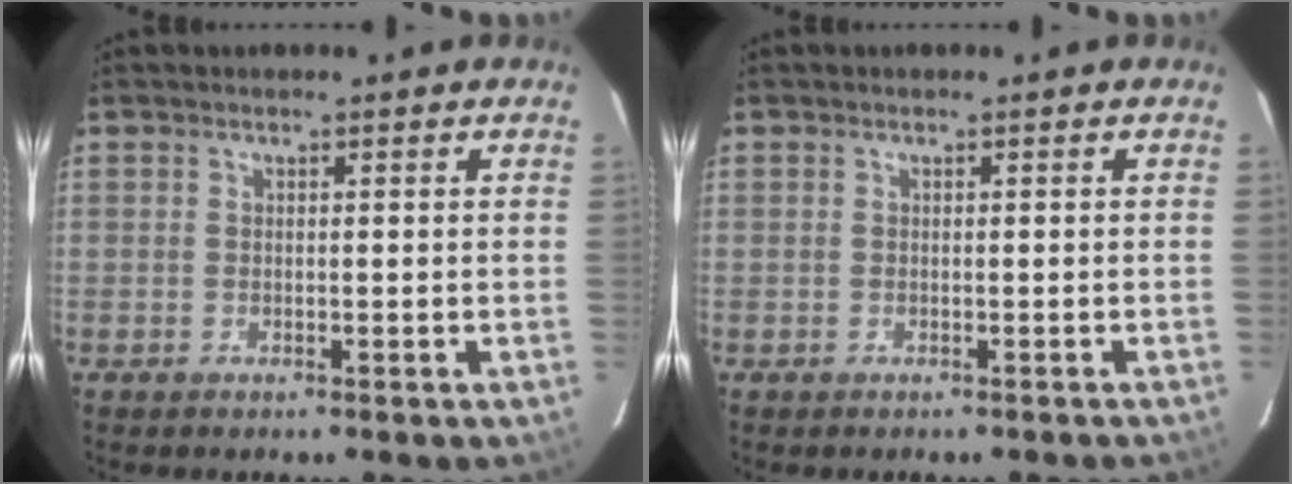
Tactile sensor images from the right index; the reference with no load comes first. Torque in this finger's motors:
{"motor_torque": [-0.86, -0.88, -0.62, -0.10]}